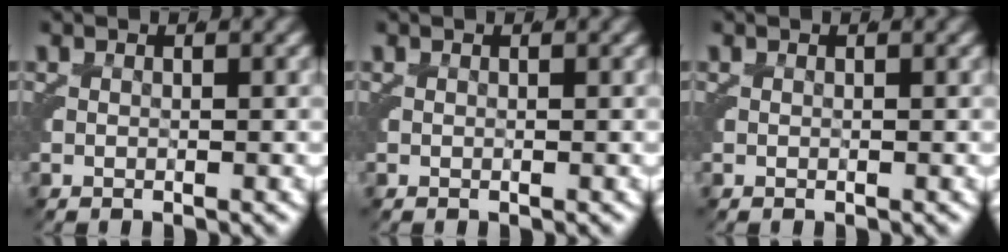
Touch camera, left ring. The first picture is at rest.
{"total": 0.0}
{"total": 0.0}